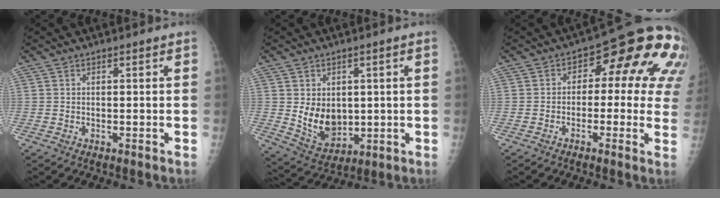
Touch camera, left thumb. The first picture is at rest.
{"total": 8.8, "force": [0.5, 6.6, 5.8], "torque": [-0.065, -0.019, 0.034]}
{"total": 16.7, "force": [3.1, 8.5, 14.0], "torque": [-0.119, 0.023, 0.022]}